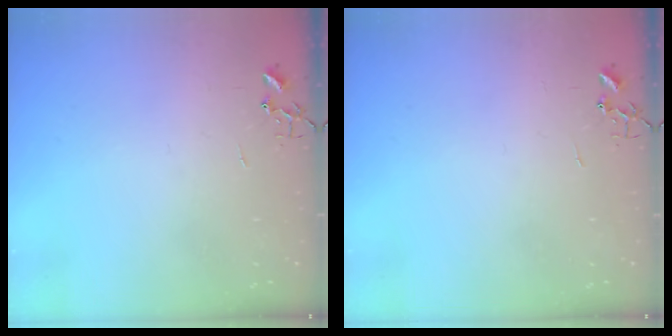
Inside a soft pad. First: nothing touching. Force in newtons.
{"total": 0.0}